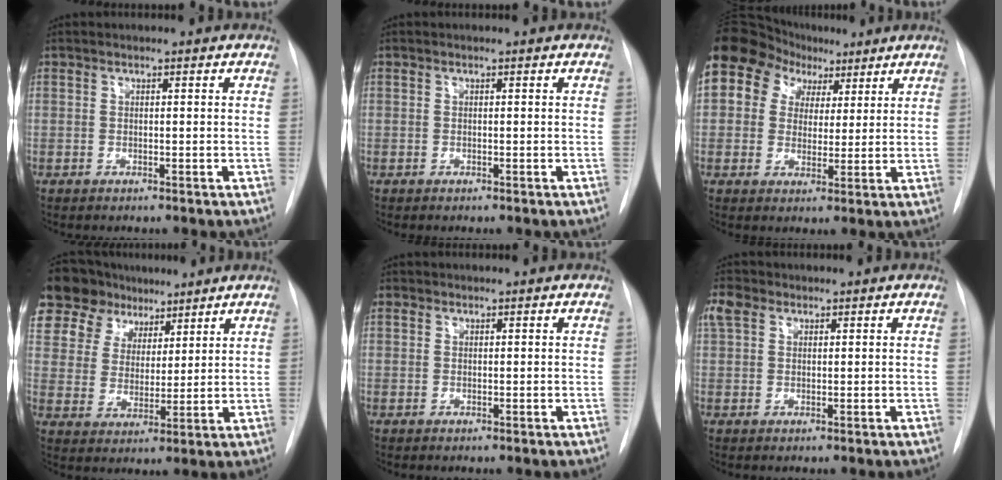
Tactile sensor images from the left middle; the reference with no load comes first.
{"total": 0.0}
{"total": 18.8, "force": [9.1, 14.8, 7.2], "torque": [-0.191, 0.090, 0.173]}
{"total": 16.1, "force": [12.3, 9.1, 5.1], "torque": [-0.120, 0.055, 0.222]}
{"total": 0.8, "force": [0.5, 0.6, 0.1], "torque": [0.005, 0.005, 0.005]}
{"total": 3.4, "force": [1.8, 2.3, 1.6], "torque": [-0.044, 0.016, 0.038]}